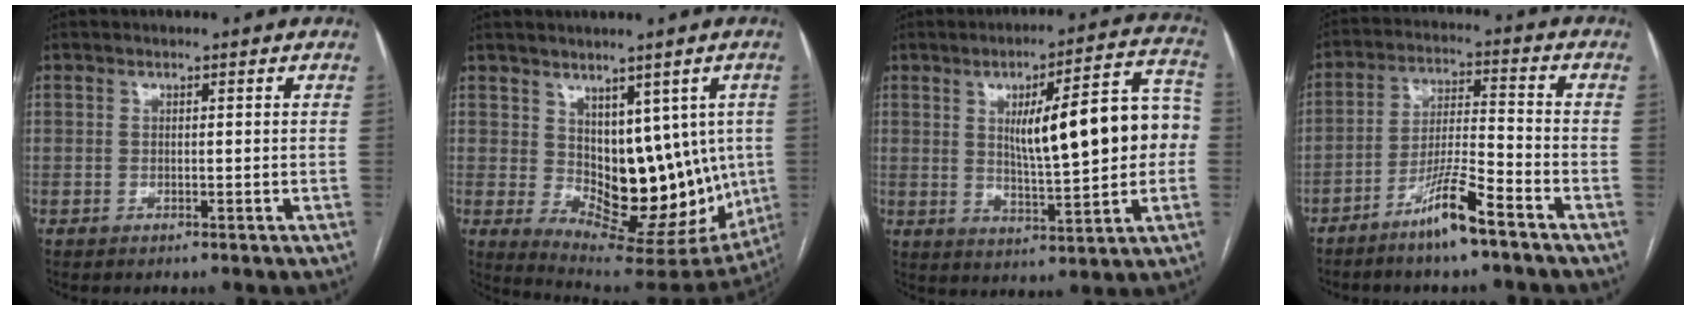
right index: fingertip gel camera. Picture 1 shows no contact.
{"total": 14.6, "force": [0.8, 8.3, 12.0], "torque": [-0.143, -0.002, 0.037]}
{"total": 16.5, "force": [1.6, 3.6, 16.1], "torque": [-0.221, 0.034, 0.031]}
{"total": 8.7, "force": [-6.0, 0.3, 6.3], "torque": [-0.122, -0.010, -0.115]}